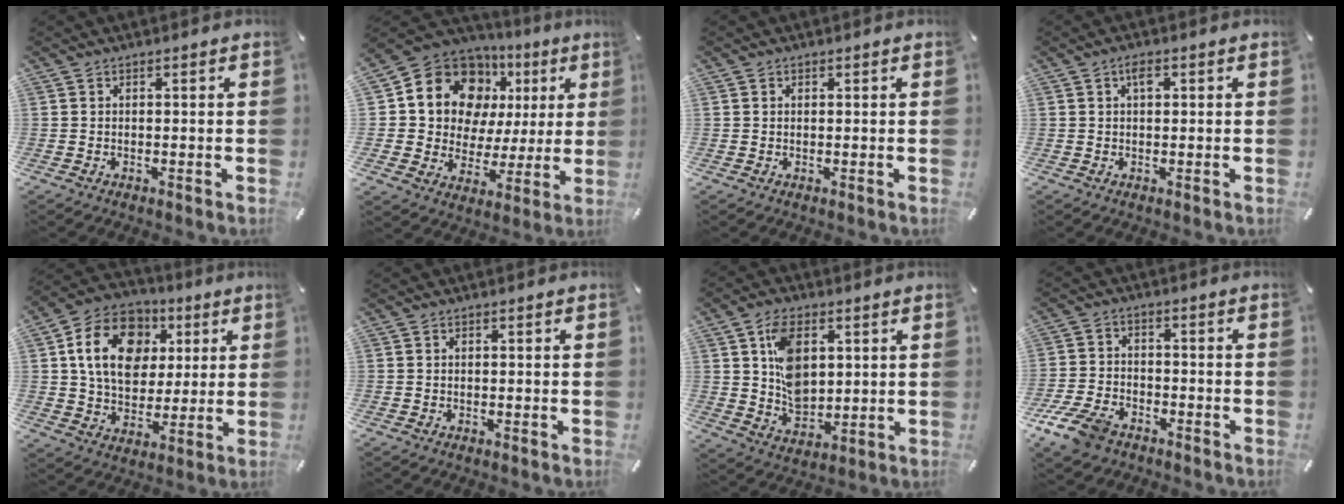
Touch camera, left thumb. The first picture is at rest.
{"total": 15.9, "force": [6.9, 12.6, 6.8], "torque": [-0.108, -0.047, 0.129]}
{"total": 0.5, "force": [0.2, 0.5, 0.0], "torque": [0.001, 0.002, 0.004]}
{"total": 2.3, "force": [0.7, 1.2, 1.8], "torque": [-0.031, 0.003, 0.009]}
{"total": 16.2, "force": [4.7, 12.9, 8.6], "torque": [-0.152, 0.001, 0.089]}
{"total": 0.0}
{"total": 10.8, "force": [3.3, 7.5, 7.0], "torque": [-0.131, 0.003, 0.065]}
{"total": 9.0, "force": [-6.0, 5.1, 4.3], "torque": [-0.092, 0.028, -0.113]}